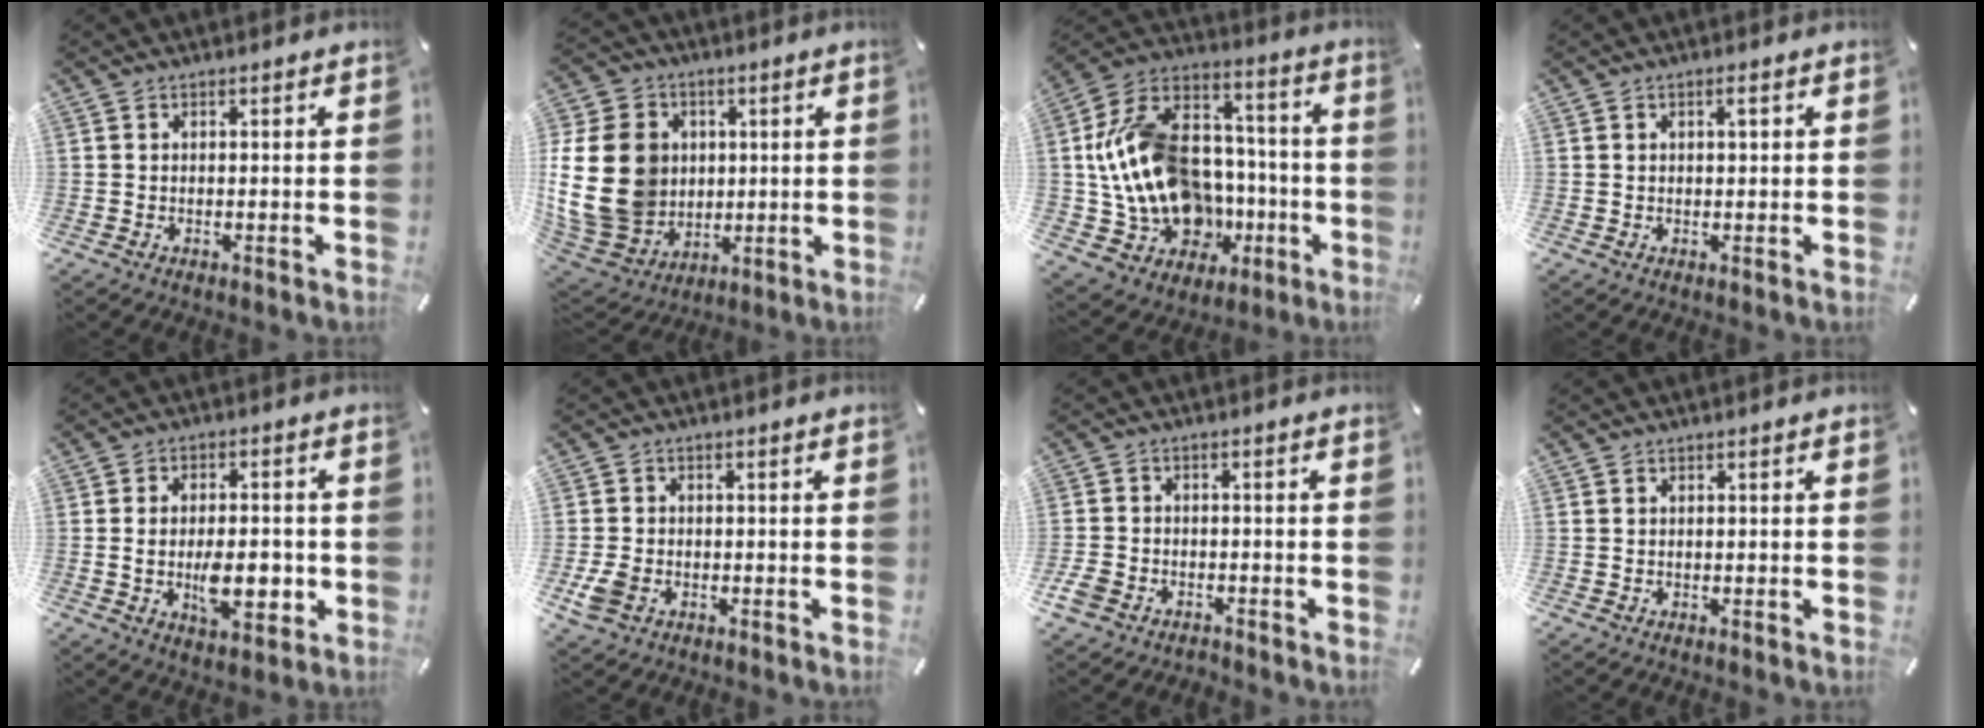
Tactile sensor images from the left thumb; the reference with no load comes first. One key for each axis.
{"total": 20.9, "fx": 1.9, "fy": 17.2, "fz": 11.8, "tx": -0.250, "ty": -0.008, "tz": 0.041}
{"total": 22.1, "fx": -2.6, "fy": 16.7, "fz": 14.2, "tx": -0.295, "ty": 0.001, "tz": -0.032}
{"total": 1.6, "fx": 0.6, "fy": 0.6, "fz": 1.4, "tx": -0.028, "ty": 0.003, "tz": 0.009}
{"total": 10.7, "fx": -1.7, "fy": 6.4, "fz": 8.4, "tx": -0.125, "ty": 0.001, "tz": -0.028}
{"total": 5.0, "fx": -1.6, "fy": 4.2, "fz": 2.3, "tx": -0.056, "ty": 0.005, "tz": -0.030}
{"total": 4.3, "fx": -2.9, "fy": 2.8, "fz": 1.5, "tx": -0.043, "ty": 0.011, "tz": -0.059}
{"total": 0.0}